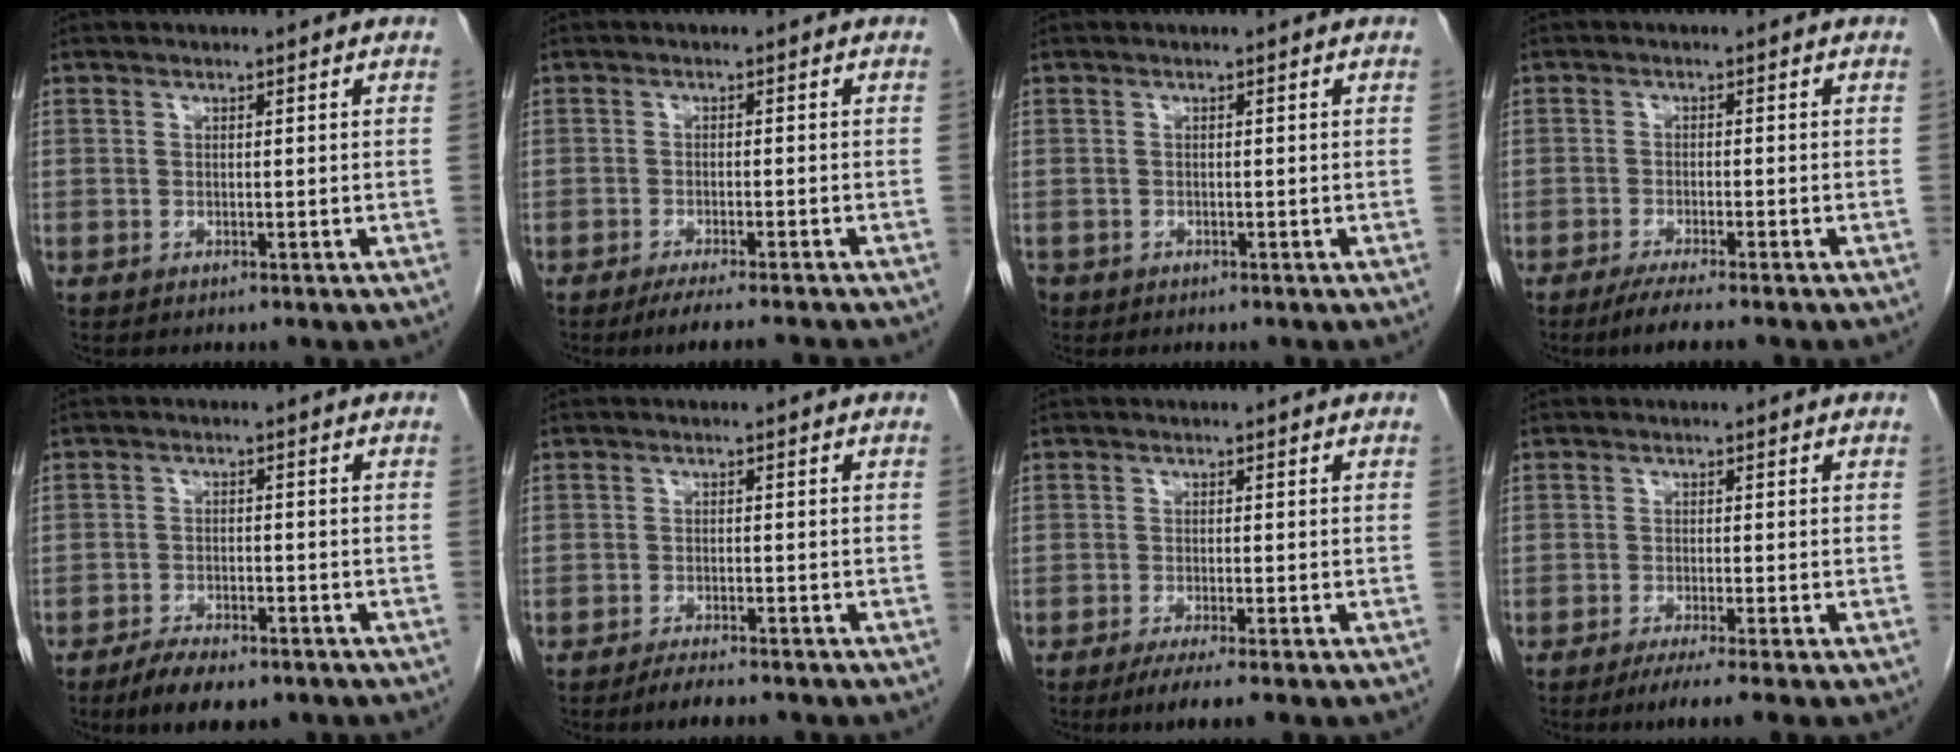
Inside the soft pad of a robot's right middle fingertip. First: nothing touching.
{"total": 7.0, "force": [-6.0, -0.1, 3.5], "torque": [-0.039, -0.014, -0.091]}
{"total": 1.4, "force": [-1.0, 1.0, 0.3], "torque": [-0.012, 0.000, -0.016]}
{"total": 4.9, "force": [-3.8, -0.1, 3.1], "torque": [-0.050, -0.011, -0.061]}
{"total": 6.8, "force": [-5.1, 2.2, 3.9], "torque": [-0.062, -0.006, -0.080]}
{"total": 3.8, "force": [-3.3, 0.4, 1.9], "torque": [-0.034, -0.007, -0.049]}
{"total": 4.7, "force": [-3.2, 0.1, 3.5], "torque": [-0.049, -0.012, -0.050]}
{"total": 4.7, "force": [-3.4, -0.5, 3.3], "torque": [-0.047, -0.012, -0.056]}